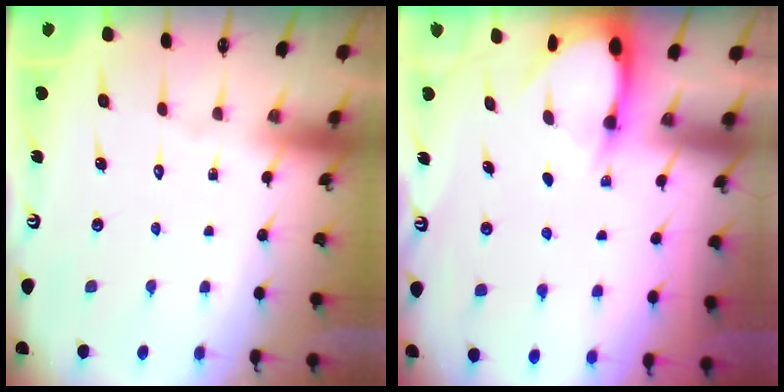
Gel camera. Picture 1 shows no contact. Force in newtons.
{"total": 3.1, "press": 3.1, "slide": 0.3}